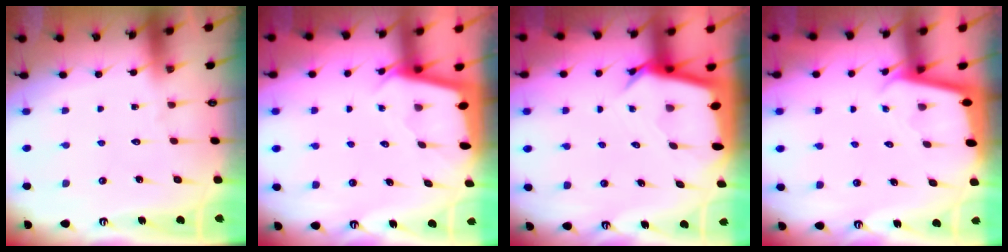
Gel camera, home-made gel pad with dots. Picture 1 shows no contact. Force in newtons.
{"total": 2.1, "press": 2.0, "slide": 0.2}
{"total": 5.5, "press": 5.5, "slide": 0.4}
{"total": 1.9, "press": 1.9, "slide": 0.2}